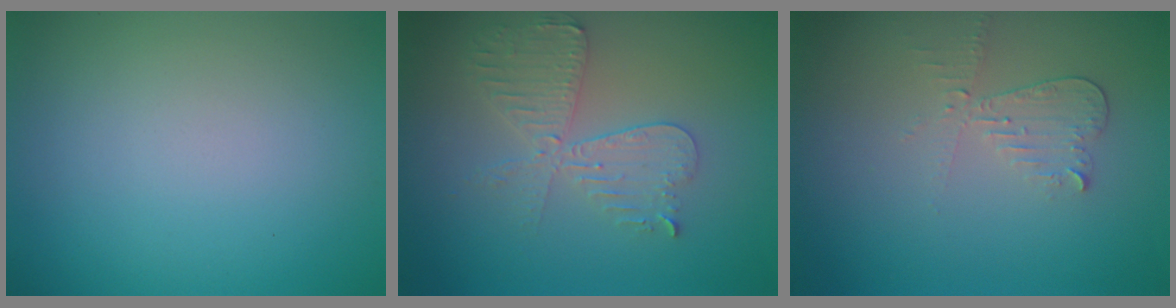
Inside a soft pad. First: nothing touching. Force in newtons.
{"total": 4.2, "press": 3.6, "slide": 2.0}
{"total": 2.1, "press": 2.1, "slide": 0.2}